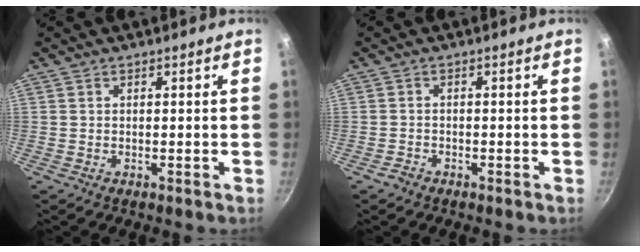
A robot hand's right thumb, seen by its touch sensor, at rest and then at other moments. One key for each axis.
{"total": 1.5, "fx": -1.1, "fy": 0.9, "fz": 0.2, "tx": -0.006, "ty": 0.014, "tz": -0.022}